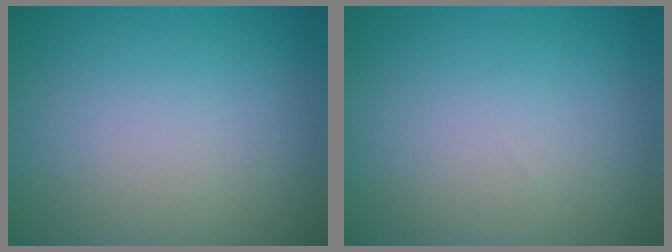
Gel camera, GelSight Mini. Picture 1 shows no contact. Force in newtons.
{"total": 0.0}